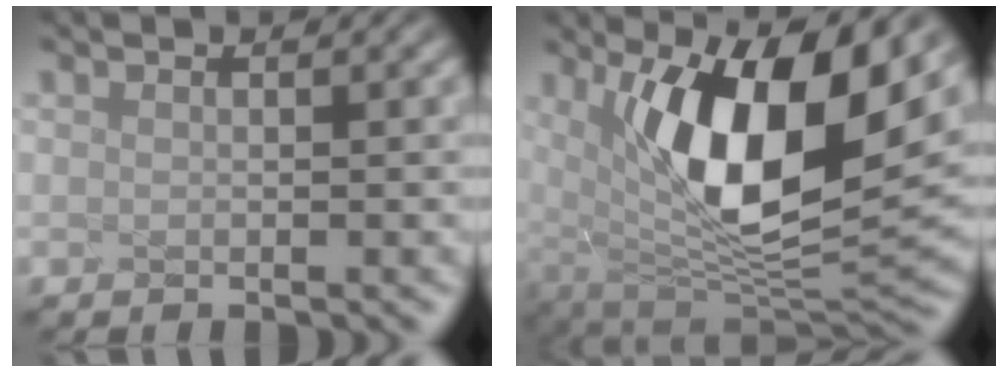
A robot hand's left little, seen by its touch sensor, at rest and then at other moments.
{"total": 10.5, "force": [2.3, 4.2, 9.3], "torque": [-0.184, -0.023, 0.084]}